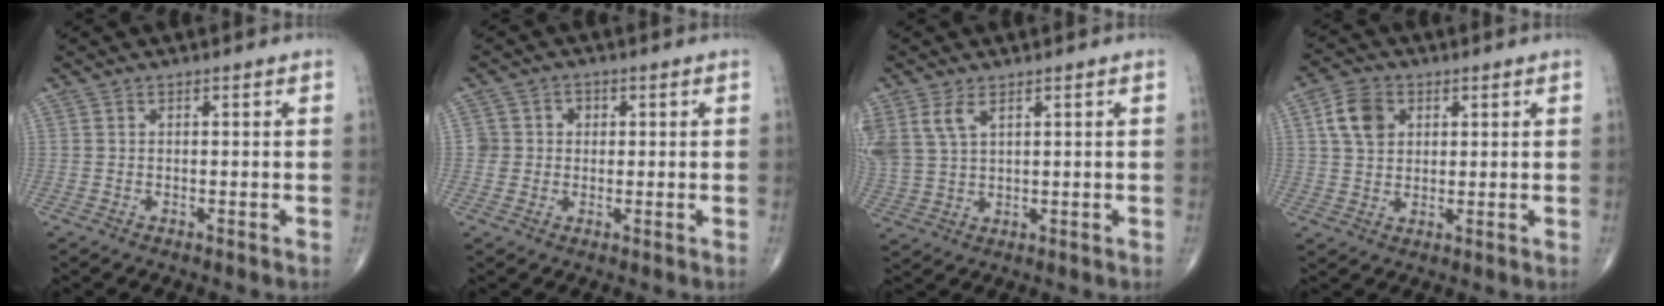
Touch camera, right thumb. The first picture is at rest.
{"total": 4.0, "force": [0.7, 3.9, 0.6], "torque": [0.022, 0.005, 0.007]}
{"total": 6.9, "force": [3.5, 3.7, 4.7], "torque": [-0.111, -0.002, 0.083]}
{"total": 7.0, "force": [2.3, 5.2, 4.2], "torque": [-0.062, 0.000, 0.039]}